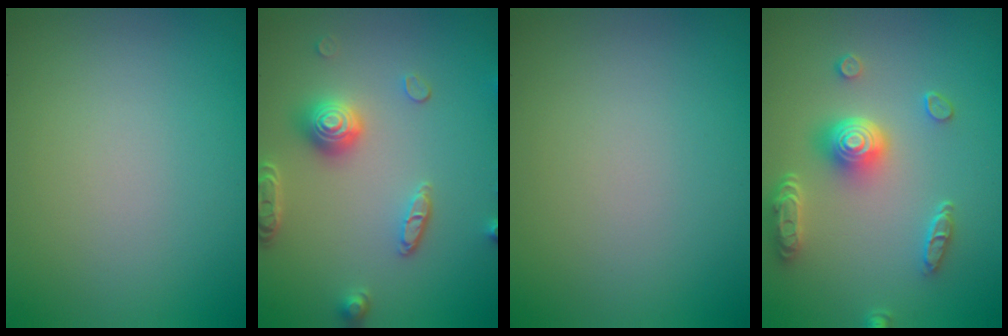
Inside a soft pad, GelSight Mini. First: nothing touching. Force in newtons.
{"total": 4.0, "press": 3.5, "slide": 2.1}
{"total": 0.0}
{"total": 5.0, "press": 3.8, "slide": 3.2}